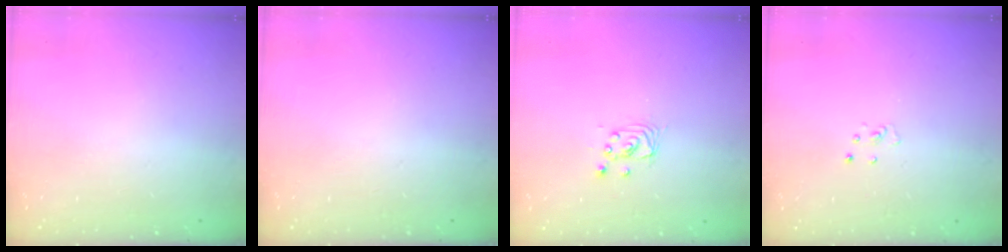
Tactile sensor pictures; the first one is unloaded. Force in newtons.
{"total": 0.0}
{"total": 2.9, "press": 2.9, "slide": 0.2}
{"total": 2.3, "press": 2.3, "slide": 0.2}